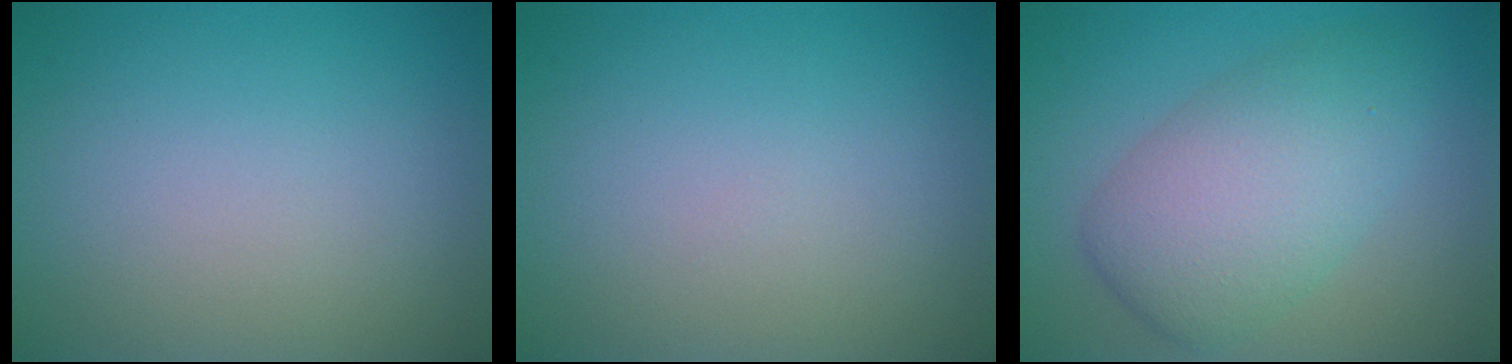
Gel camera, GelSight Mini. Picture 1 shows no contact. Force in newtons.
{"total": 0.0}
{"total": 6.4, "press": 6.4, "slide": 0.4}